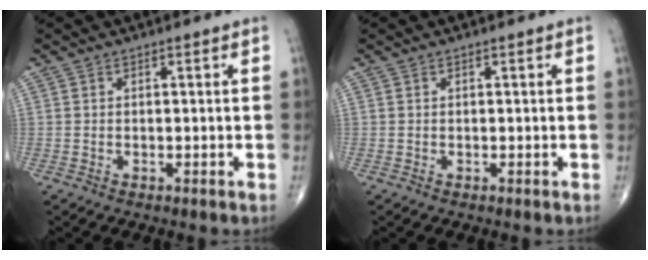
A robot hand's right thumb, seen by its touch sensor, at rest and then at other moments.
{"total": 0.0}